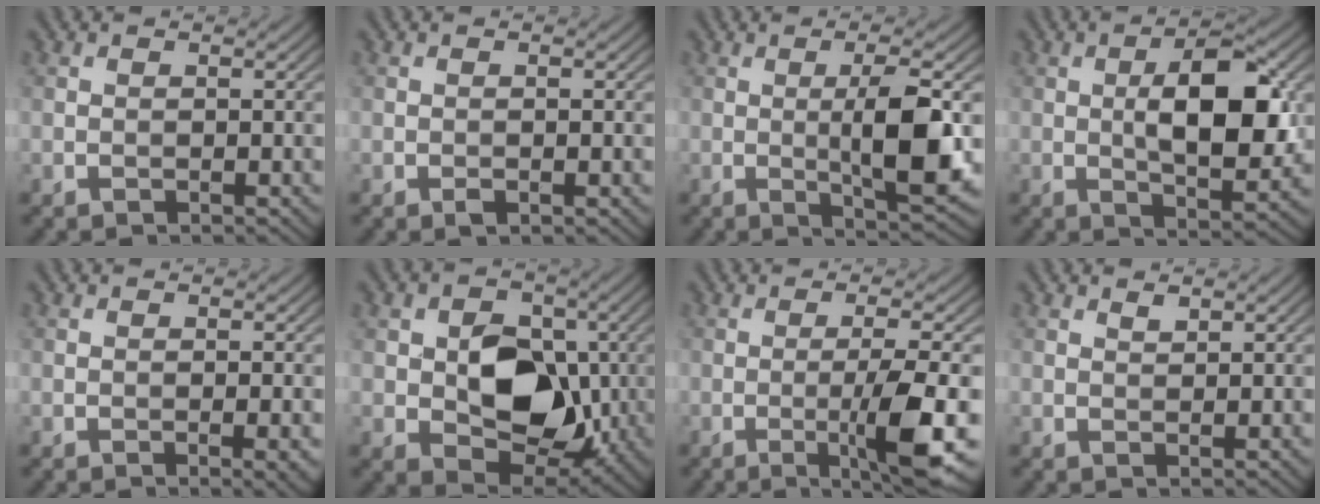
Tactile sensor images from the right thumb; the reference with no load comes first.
{"total": 1.0, "force": [-0.4, 0.3, 0.9], "torque": [-0.016, -0.001, -0.005]}
{"total": 7.7, "force": [-0.1, 1.4, 7.6], "torque": [-0.127, 0.003, 0.001]}
{"total": 10.0, "force": [0.7, 4.2, 9.0], "torque": [-0.138, 0.003, 0.013]}
{"total": 1.8, "force": [-0.4, 0.2, 1.8], "torque": [-0.028, -0.001, -0.007]}
{"total": 9.8, "force": [-0.1, 7.2, 6.7], "torque": [-0.113, -0.010, -0.004]}
{"total": 8.1, "force": [-2.0, 1.0, 7.8], "torque": [-0.126, 0.006, -0.034]}
{"total": 1.0, "force": [0.9, 0.3, 0.5], "torque": [-0.013, -0.003, 0.018]}